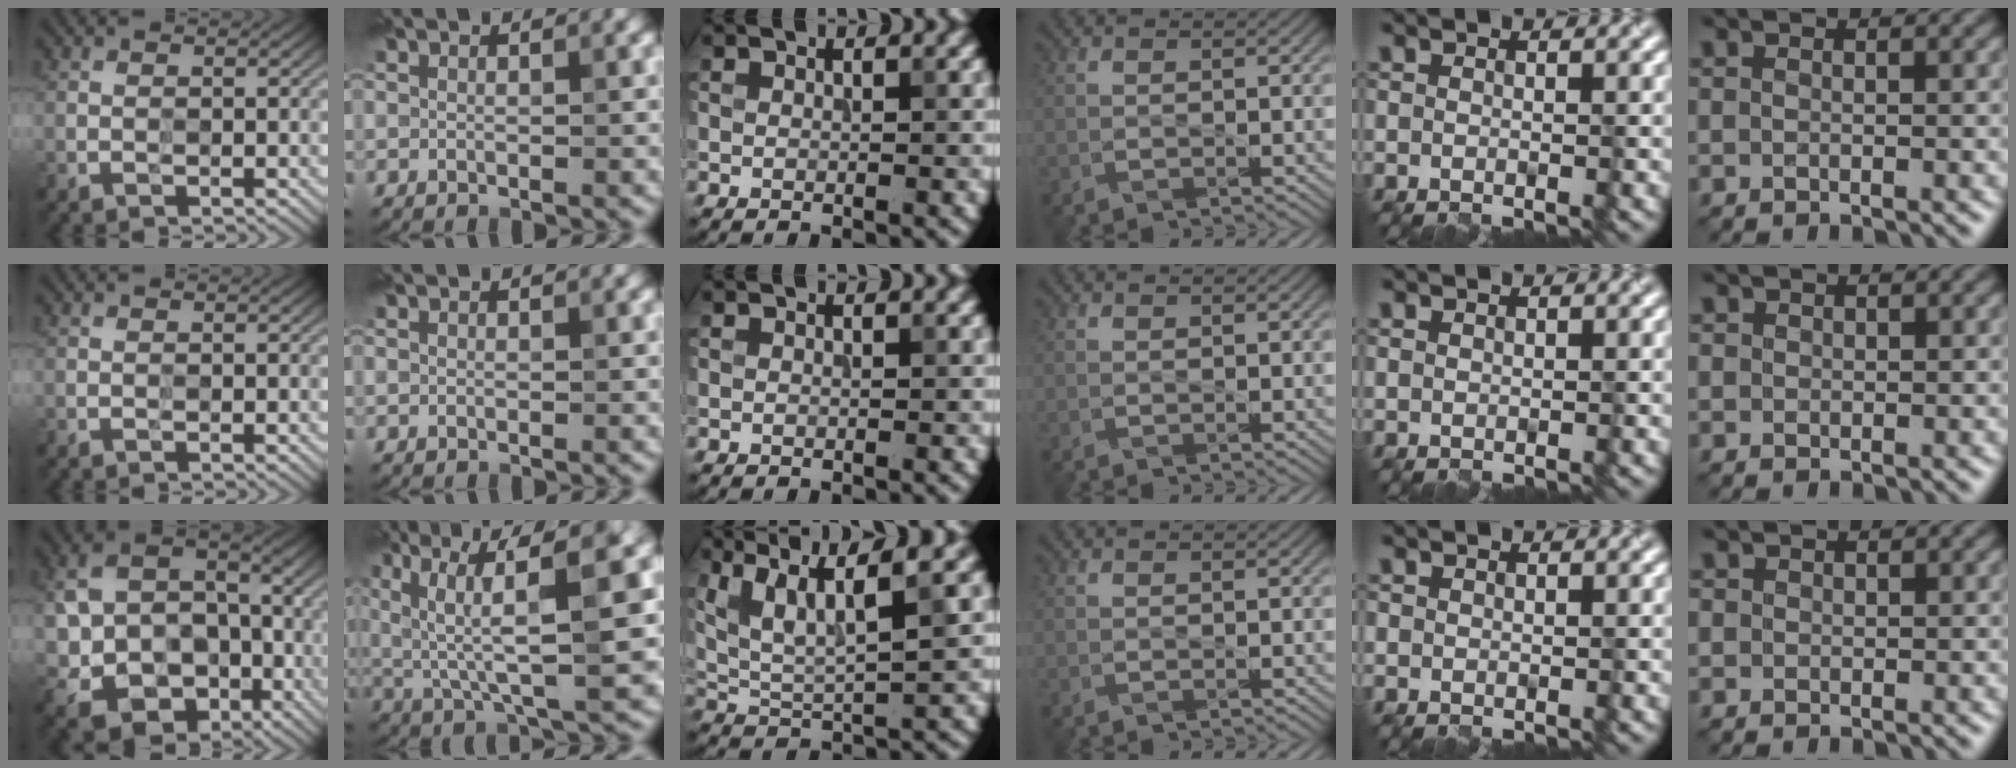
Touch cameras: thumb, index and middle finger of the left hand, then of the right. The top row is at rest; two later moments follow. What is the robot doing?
{"motion": "wipe", "object": "paper plate"}